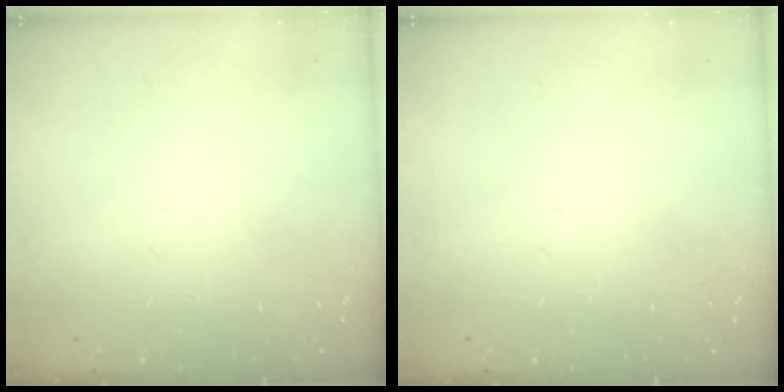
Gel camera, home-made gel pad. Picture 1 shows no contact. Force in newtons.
{"total": 0.0}